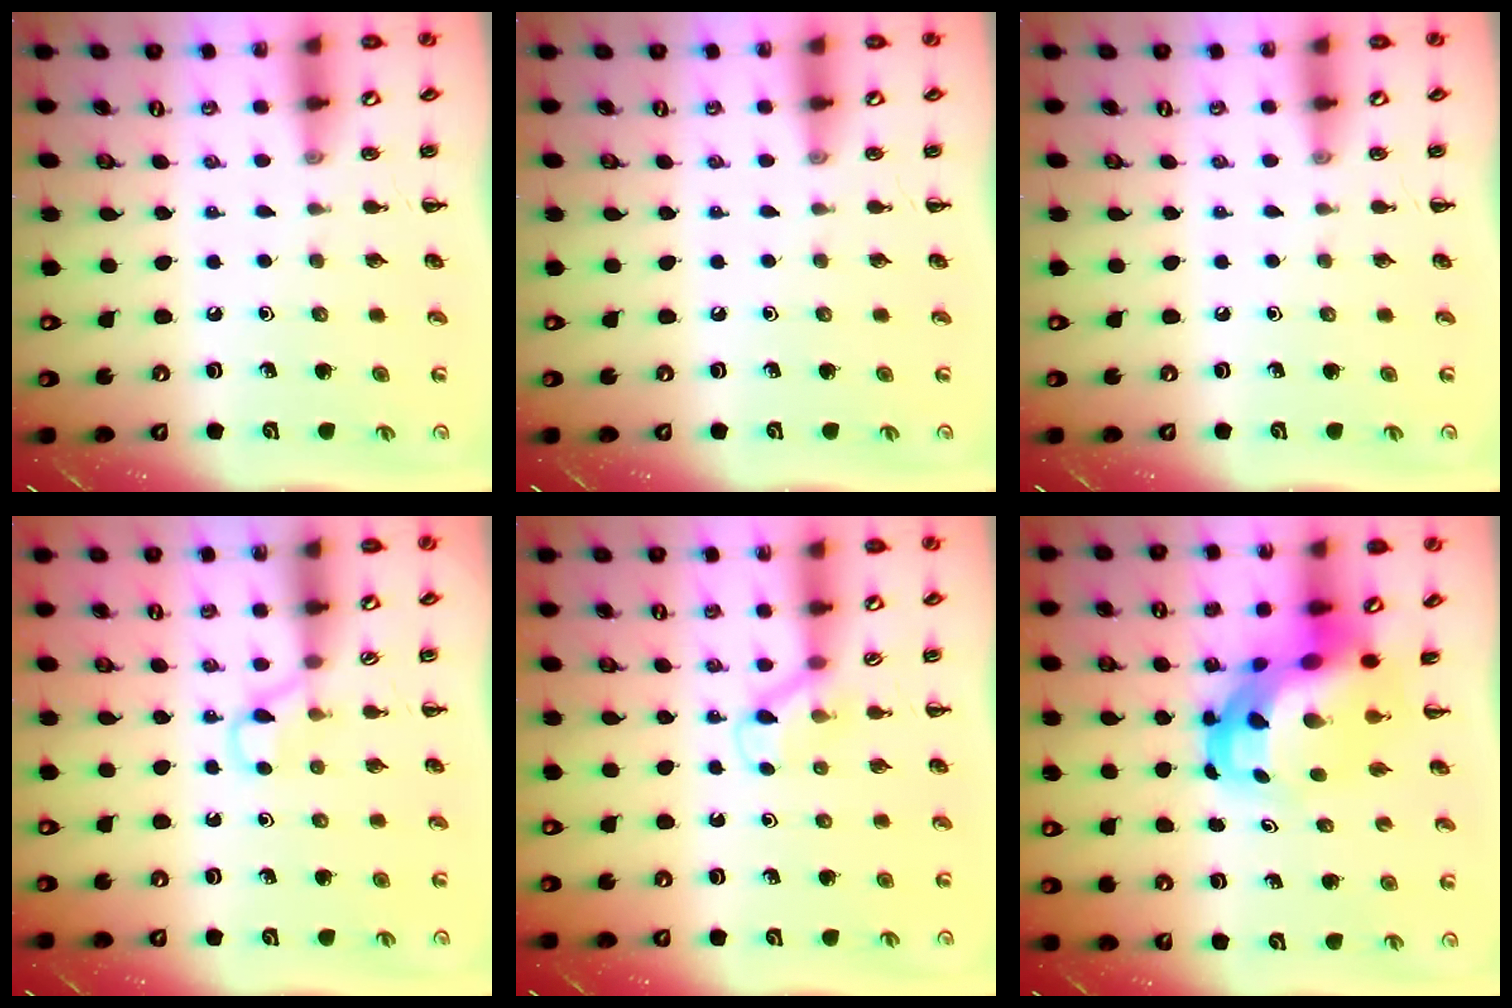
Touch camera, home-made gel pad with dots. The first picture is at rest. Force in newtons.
{"total": 0.0}
{"total": 0.0}
{"total": 2.7, "press": 2.4, "slide": 1.1}
{"total": 4.0, "press": 3.8, "slide": 1.2}
{"total": 8.8, "press": 8.5, "slide": 2.3}